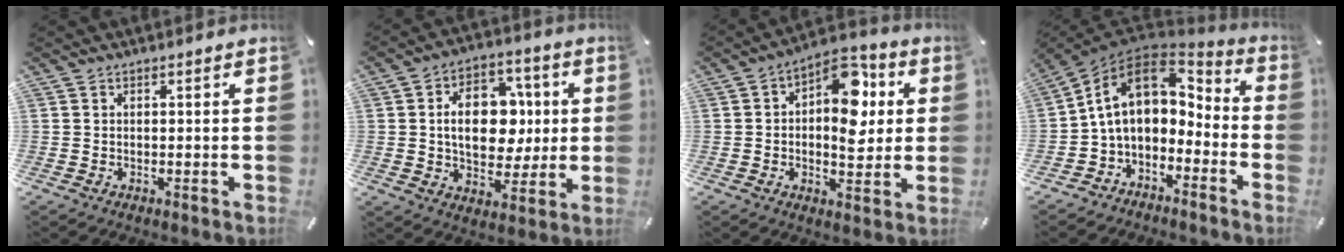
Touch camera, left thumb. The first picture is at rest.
{"total": 15.3, "force": [1.1, 11.0, 10.5], "torque": [-0.176, 0.007, 0.020]}
{"total": 13.2, "force": [3.1, 8.1, 9.9], "torque": [-0.126, -0.022, 0.054]}
{"total": 12.4, "force": [1.5, 8.9, 8.6], "torque": [-0.166, -0.008, 0.027]}